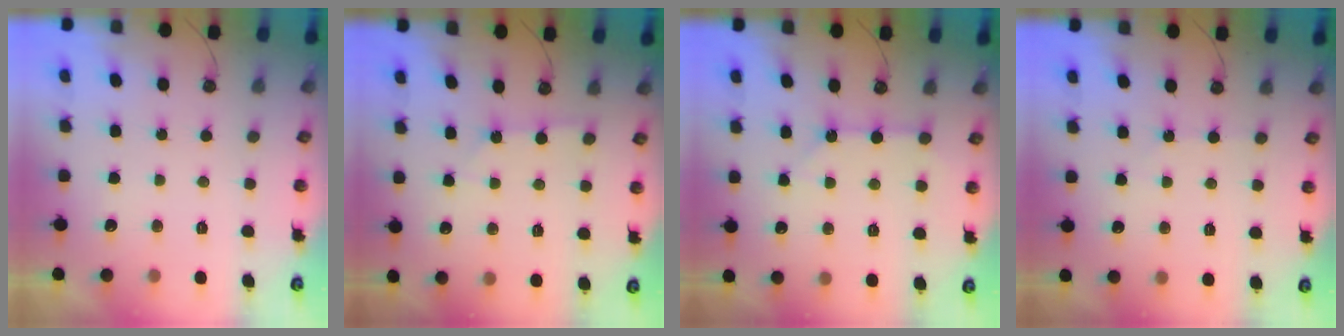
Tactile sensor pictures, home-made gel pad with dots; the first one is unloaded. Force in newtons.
{"total": 1.0, "press": 1.0, "slide": 0.2}
{"total": 2.3, "press": 2.3, "slide": 0.3}
{"total": 2.6, "press": 2.6, "slide": 0.5}